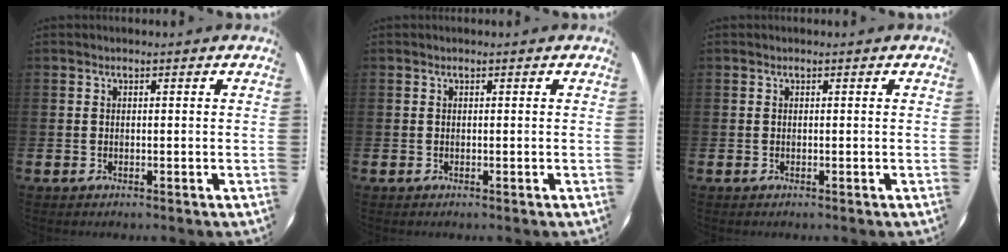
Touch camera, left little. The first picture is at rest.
{"total": 0.0}
{"total": 0.0}